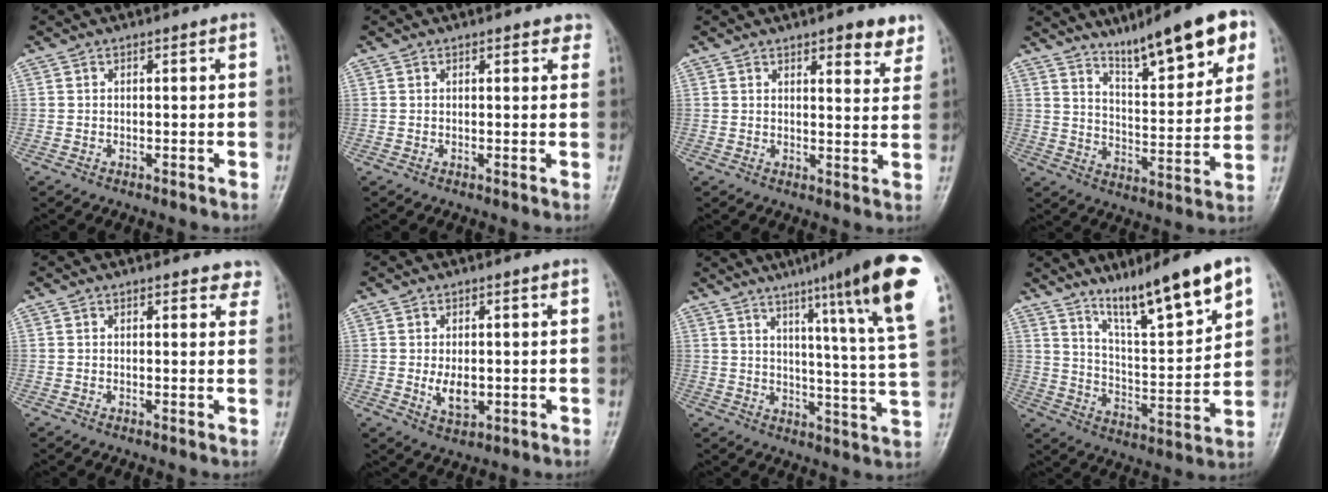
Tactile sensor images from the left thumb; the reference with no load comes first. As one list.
[{"total": 2.4, "force": [1.8, 1.1, 1.1], "torque": [0.012, -0.002, 0.014]}, {"total": 6.4, "force": [4.5, 2.3, 4.0], "torque": [-0.023, -0.023, 0.054]}, {"total": 16.3, "force": [10.4, 4.0, 11.9], "torque": [-0.147, -0.048, 0.166]}, {"total": 3.9, "force": [3.3, 1.7, 1.1], "torque": [0.024, -0.013, 0.024]}, {"total": 4.6, "force": [-0.3, 2.7, 3.7], "torque": [-0.053, -0.008, 0.002]}, {"total": 21.6, "force": [12.1, 1.3, 17.9], "torque": [-0.230, -0.047, 0.157]}, {"total": 16.3, "force": [10.6, 2.6, 12.1], "torque": [-0.182, -0.057, 0.186]}]